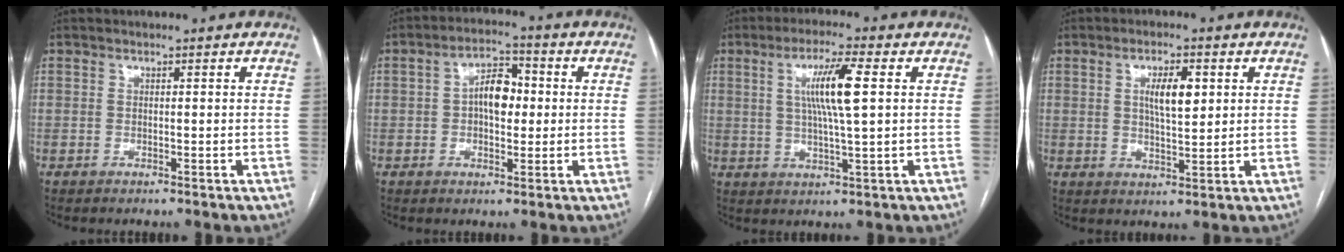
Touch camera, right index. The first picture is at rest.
{"total": 6.4, "force": [0.3, 3.3, 5.5], "torque": [-0.096, 0.019, 0.002]}
{"total": 8.4, "force": [1.9, 0.1, 8.1], "torque": [-0.154, 0.002, 0.034]}
{"total": 5.7, "force": [1.6, 1.6, 5.2], "torque": [-0.092, 0.002, 0.030]}